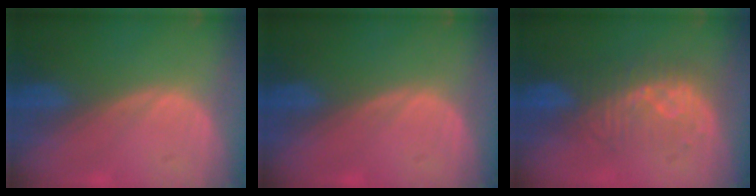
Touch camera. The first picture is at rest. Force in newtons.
{"total": 0.0}
{"total": 7.8, "press": 7.5, "slide": 2.0}